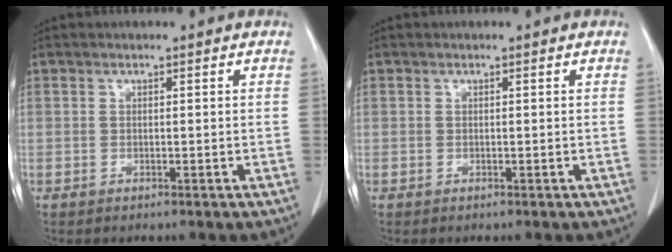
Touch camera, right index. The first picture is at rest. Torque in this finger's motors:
{"motor_torque": [0.00, 0.00, 0.00, 0.00]}